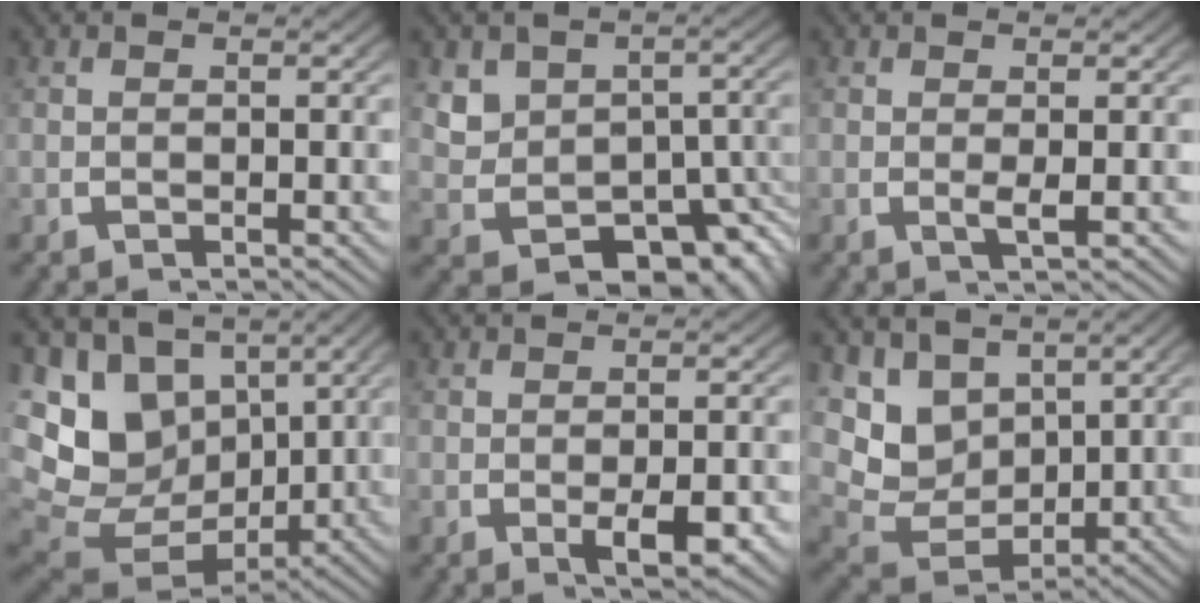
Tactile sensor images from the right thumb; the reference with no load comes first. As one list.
[{"total": 9.5, "force": [-3.2, 6.8, 5.7], "torque": [-0.115, -0.056, -0.018]}, {"total": 1.2, "force": [0.3, 0.1, 1.1], "torque": [-0.022, -0.002, 0.005]}, {"total": 16.1, "force": [-0.6, 12.5, 10.1], "torque": [-0.224, -0.063, 0.012]}, {"total": 3.7, "force": [-1.1, 1.7, 3.1], "torque": [-0.052, -0.011, -0.013]}, {"total": 10.1, "force": [0.9, 7.9, 6.1], "torque": [-0.143, -0.042, 0.028]}]